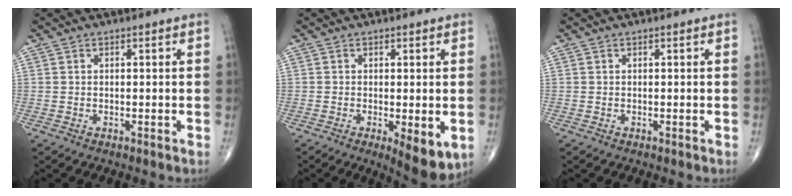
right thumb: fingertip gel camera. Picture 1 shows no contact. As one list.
[{"total": 6.8, "force": [-1.8, 2.3, 6.2], "torque": [-0.087, -0.020, -0.024]}, {"total": 0.0}]